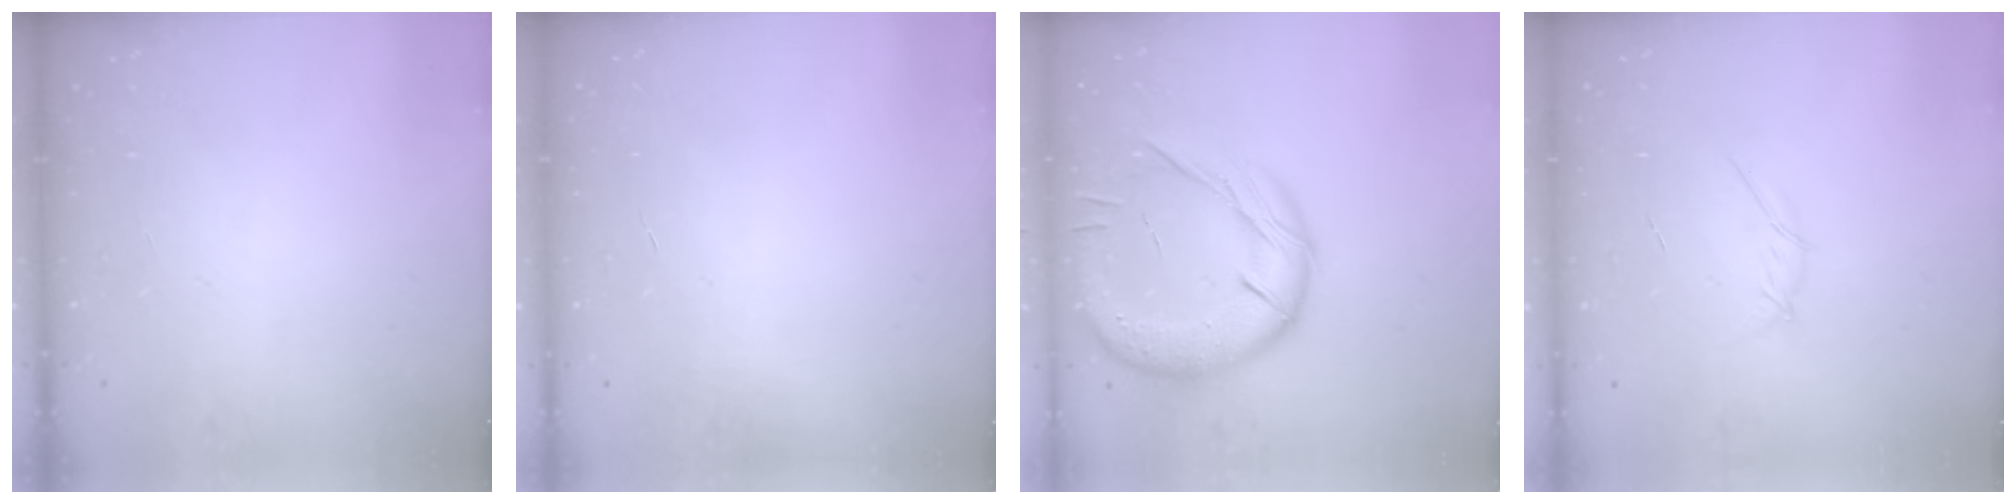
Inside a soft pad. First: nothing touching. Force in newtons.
{"total": 0.0}
{"total": 21.4, "press": 21.2, "slide": 3.3}
{"total": 4.2, "press": 4.1, "slide": 1.1}